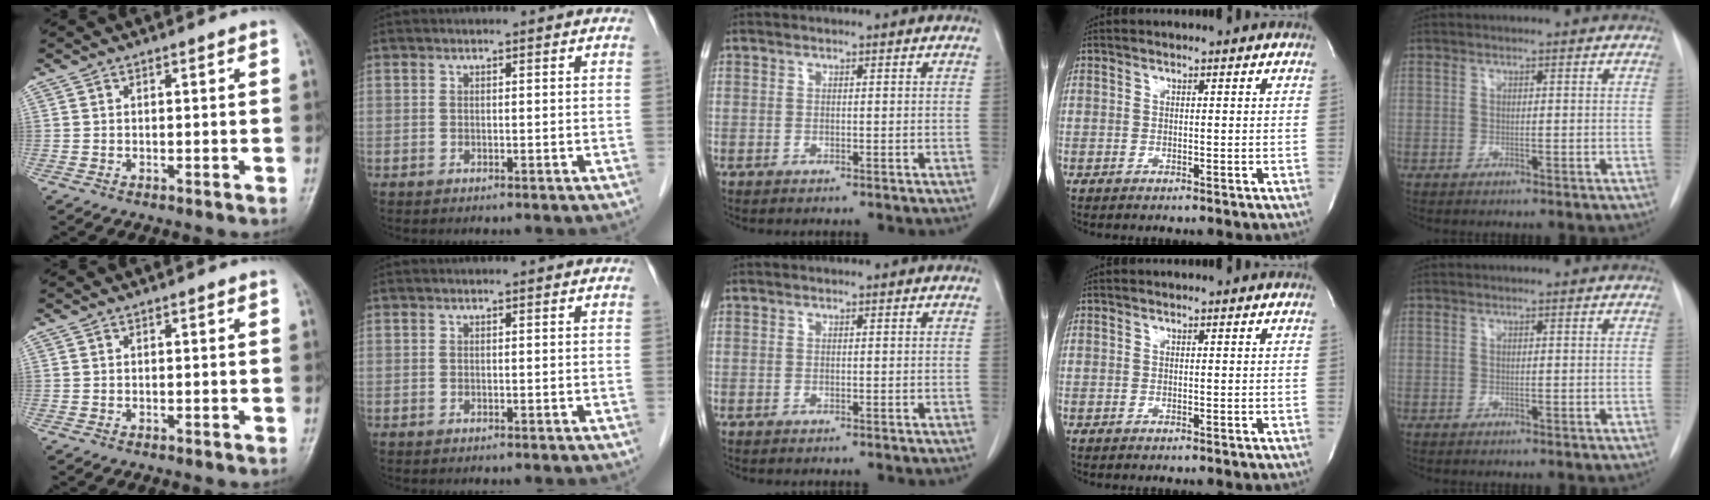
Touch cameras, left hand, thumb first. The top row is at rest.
{}